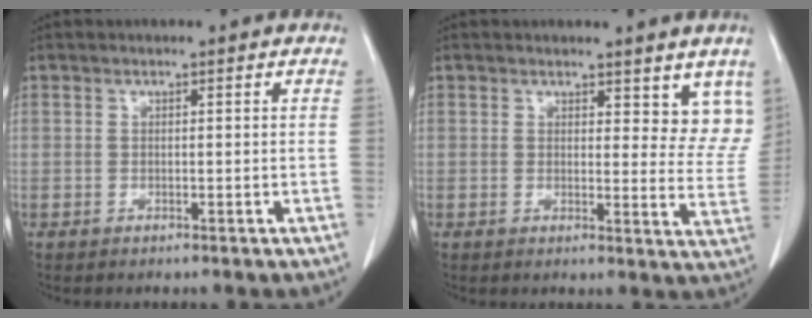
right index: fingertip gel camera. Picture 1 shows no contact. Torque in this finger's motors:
{"motor_torque": [0.08, 0.29, 0.09, 0.00]}